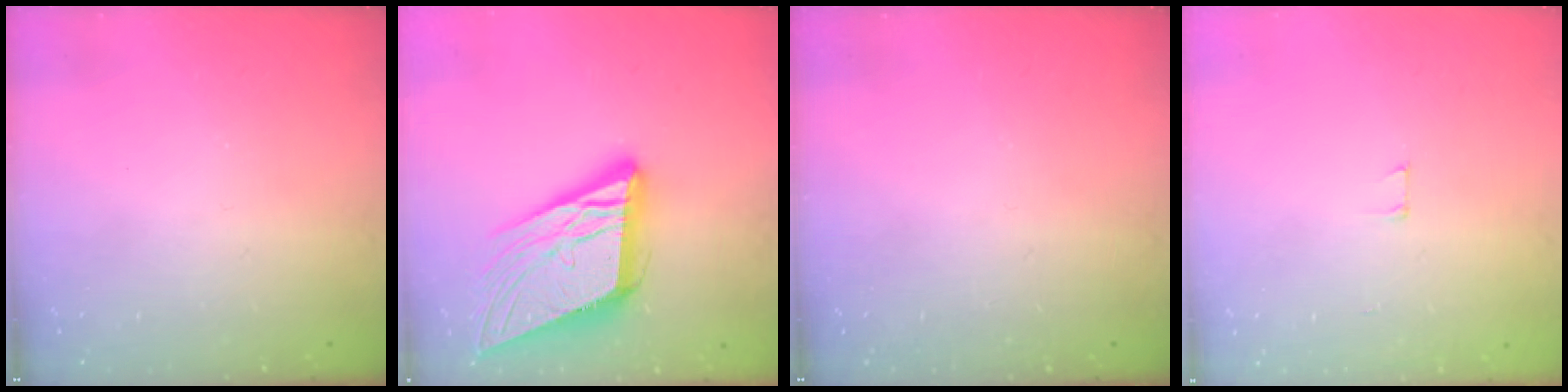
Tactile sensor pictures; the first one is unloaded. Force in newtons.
{"total": 18.0, "press": 17.6, "slide": 3.8}
{"total": 0.0}
{"total": 2.9, "press": 2.9, "slide": 0.2}